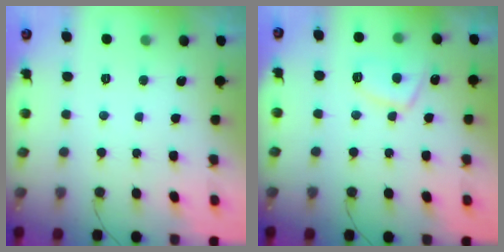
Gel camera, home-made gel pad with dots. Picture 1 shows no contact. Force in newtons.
{"total": 7.3, "press": 7.2, "slide": 1.2}